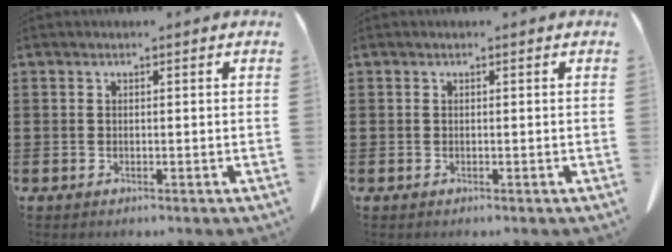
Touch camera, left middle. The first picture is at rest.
{"total": 0.0}